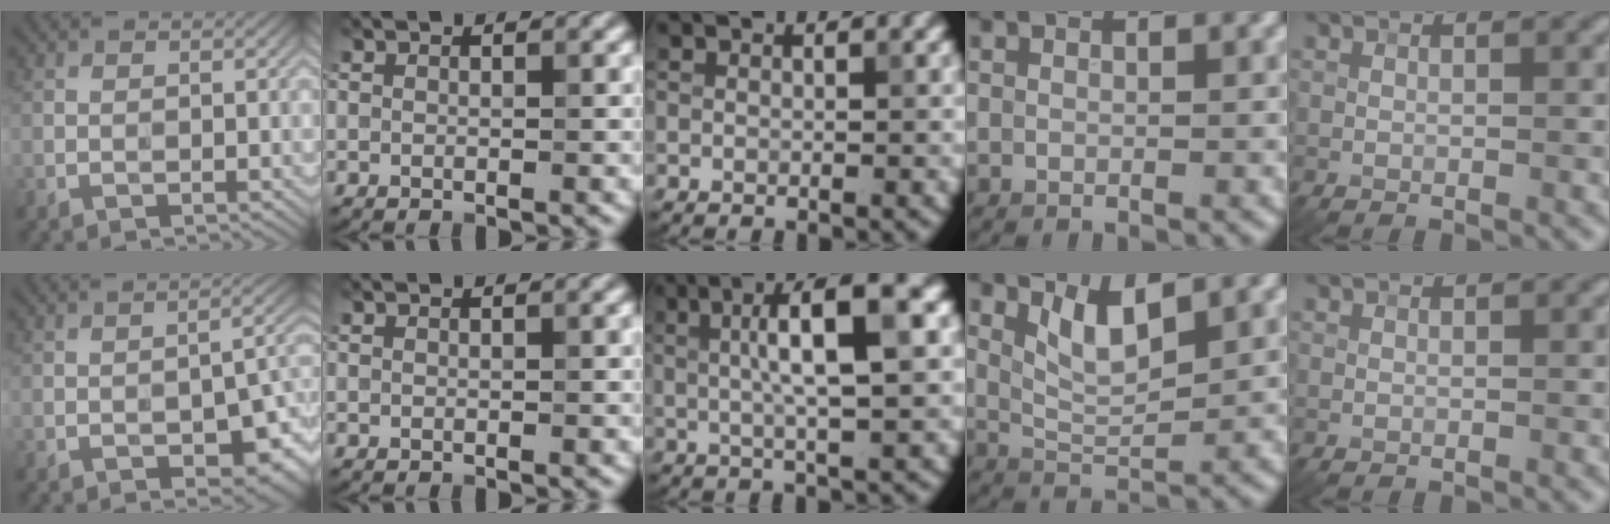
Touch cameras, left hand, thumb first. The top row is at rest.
{"thumb": {"total": 9.2, "force": [-4.1, 4.0, 7.2], "torque": [-0.096, -0.009, -0.055]}, "middle": {"total": 7.6, "force": [1.8, 1.7, 7.2], "torque": [-0.104, 0.017, 0.024]}, "ring": {"total": 3.5, "force": [2.0, 1.1, 2.7], "torque": [-0.057, -0.006, 0.042]}}